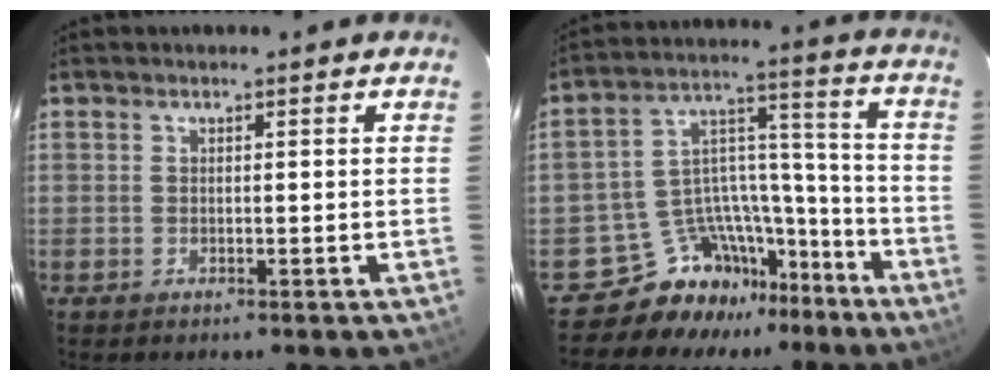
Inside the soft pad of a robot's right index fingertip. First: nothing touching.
{"total": 12.6, "force": [-10.9, 6.3, 1.3], "torque": [-0.020, 0.076, -0.178]}